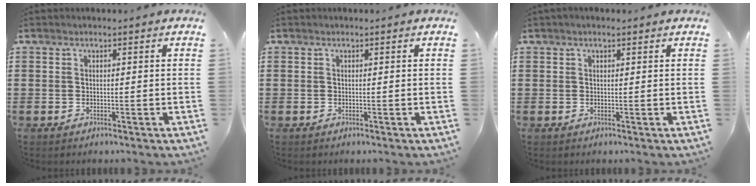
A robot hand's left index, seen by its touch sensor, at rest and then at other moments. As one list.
[{"total": 0.0}, {"total": 0.6, "force": [0.3, 0.2, 0.5], "torque": [-0.009, 0.003, 0.006]}]